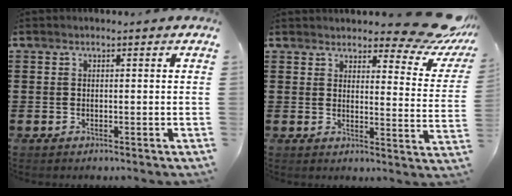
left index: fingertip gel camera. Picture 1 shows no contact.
{"total": 7.9, "force": [7.0, 1.0, 3.7], "torque": [-0.055, -0.046, 0.121]}